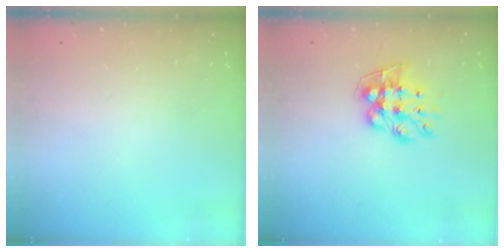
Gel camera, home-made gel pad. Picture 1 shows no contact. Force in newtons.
{"total": 9.9, "press": 9.8, "slide": 0.5}